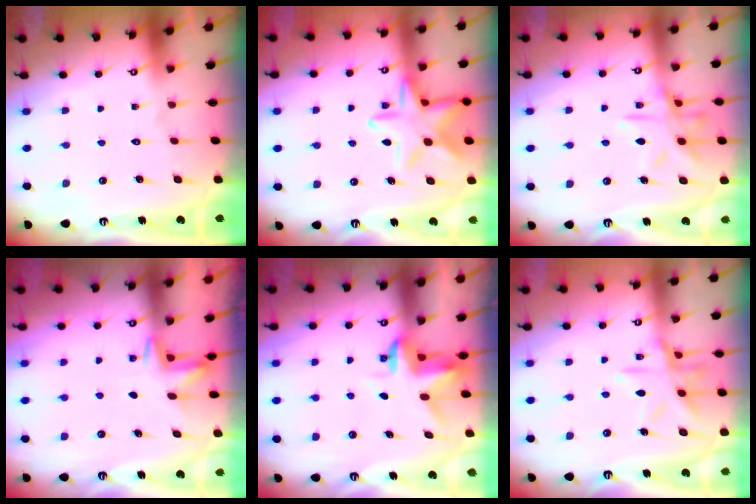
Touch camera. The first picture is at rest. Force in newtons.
{"total": 14.1, "press": 14.0, "slide": 1.0}
{"total": 12.2, "press": 12.1, "slide": 0.9}
{"total": 3.2, "press": 3.2, "slide": 0.5}
{"total": 3.3, "press": 3.3, "slide": 0.2}
{"total": 12.7, "press": 12.7, "slide": 0.8}